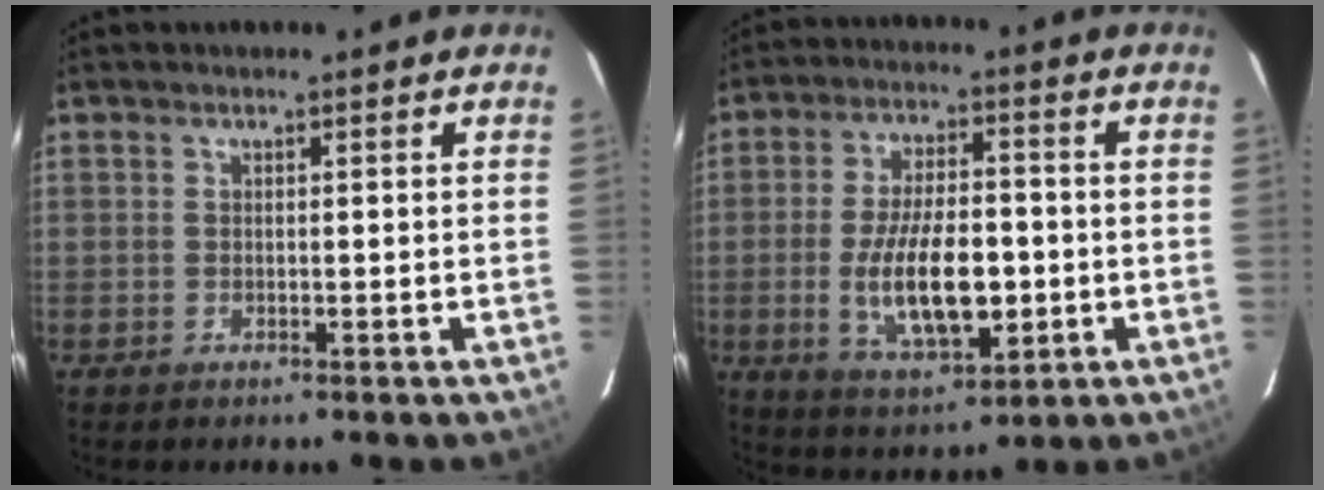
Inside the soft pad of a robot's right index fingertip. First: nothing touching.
{"total": 14.2, "force": [-2.6, 5.9, 12.6], "torque": [-0.241, -0.008, -0.035]}